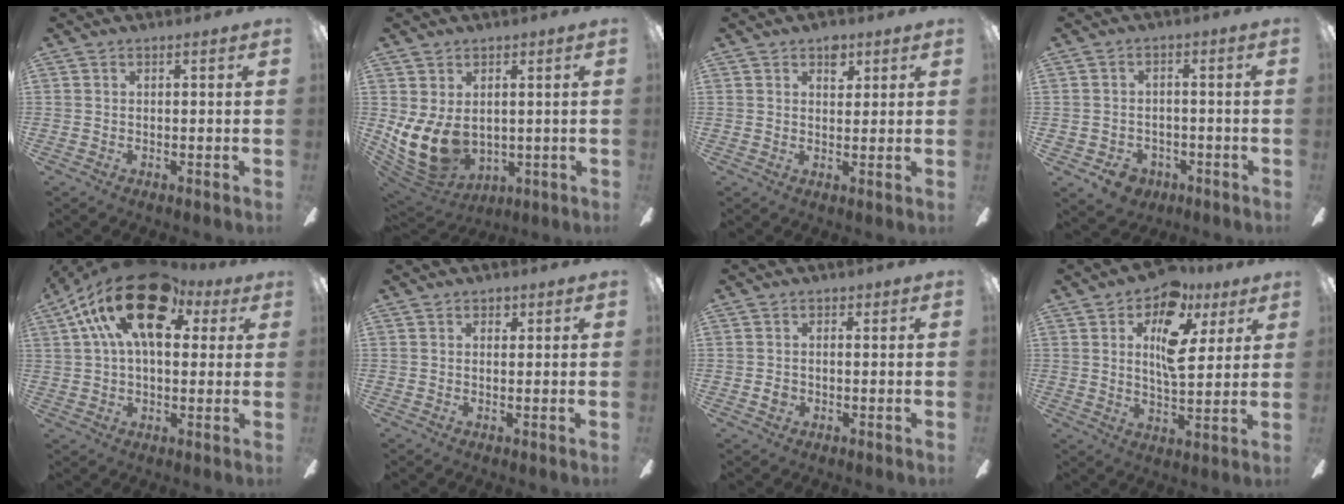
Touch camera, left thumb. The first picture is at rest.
{"total": 14.4, "force": [0.5, 10.4, 10.0], "torque": [-0.218, -0.016, 0.017]}
{"total": 4.8, "force": [2.8, 3.0, 2.6], "torque": [-0.016, -0.010, 0.044]}
{"total": 6.3, "force": [-3.3, 5.0, 1.7], "torque": [-0.031, 0.030, -0.059]}
{"total": 20.9, "force": [9.5, 10.6, 15.3], "torque": [-0.276, -0.031, 0.158]}
{"total": 1.6, "force": [0.9, 1.1, 0.6], "torque": [0.003, -0.002, 0.013]}
{"total": 2.4, "force": [-0.2, 2.2, 1.0], "torque": [-0.010, 0.002, -0.005]}
{"total": 13.9, "force": [6.3, 7.0, 10.2], "torque": [-0.151, -0.012, 0.106]}